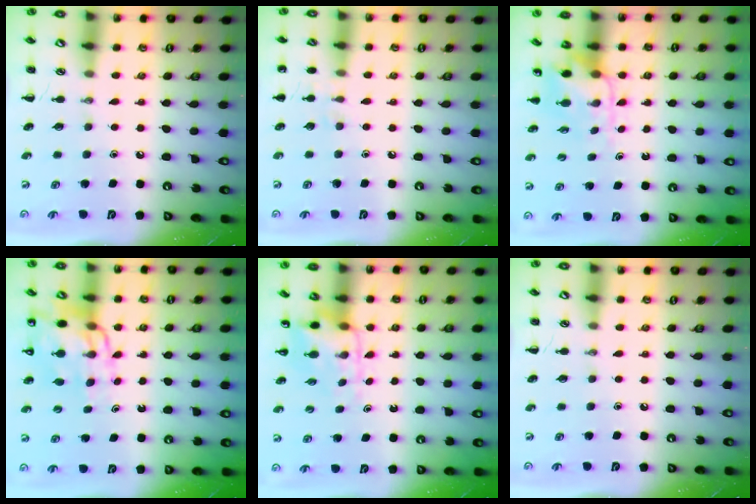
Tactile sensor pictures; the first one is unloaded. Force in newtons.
{"total": 5.5, "press": 5.3, "slide": 1.7}
{"total": 4.8, "press": 4.8, "slide": 0.3}
{"total": 11.6, "press": 11.1, "slide": 3.4}
{"total": 4.6, "press": 4.6, "slide": 0.5}
{"total": 0.0}